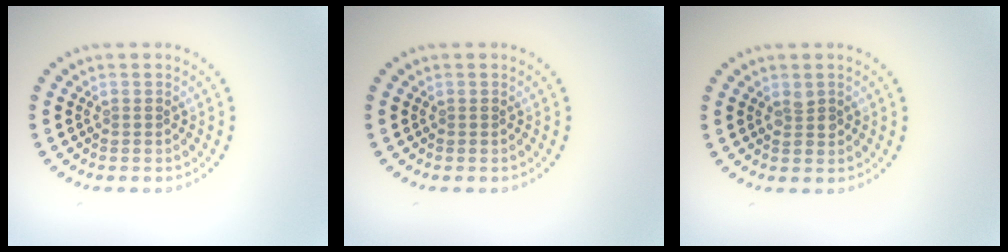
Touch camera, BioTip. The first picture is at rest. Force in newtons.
{"total": 0.0}
{"total": 0.9, "press": 0.9, "slide": 0.2}